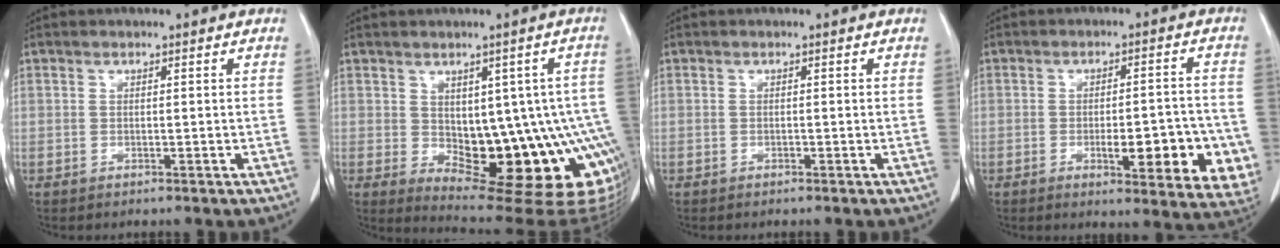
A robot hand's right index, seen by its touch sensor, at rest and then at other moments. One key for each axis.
{"total": 18.1, "fx": -3.7, "fy": 8.0, "fz": 15.8, "tx": -0.128, "ty": 0.018, "tz": -0.023}
{"total": 0.0}
{"total": 12.8, "fx": -3.4, "fy": 3.7, "fz": 11.8, "tx": -0.111, "ty": 0.002, "tz": -0.031}